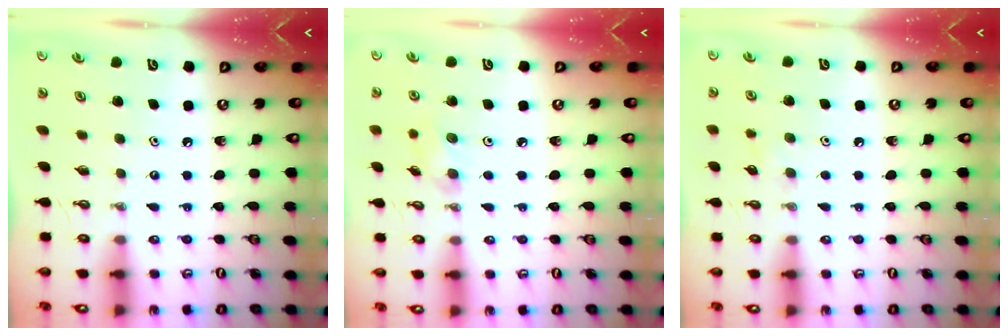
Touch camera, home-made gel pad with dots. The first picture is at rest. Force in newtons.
{"total": 5.5, "press": 5.0, "slide": 2.3}
{"total": 6.8, "press": 5.2, "slide": 4.2}